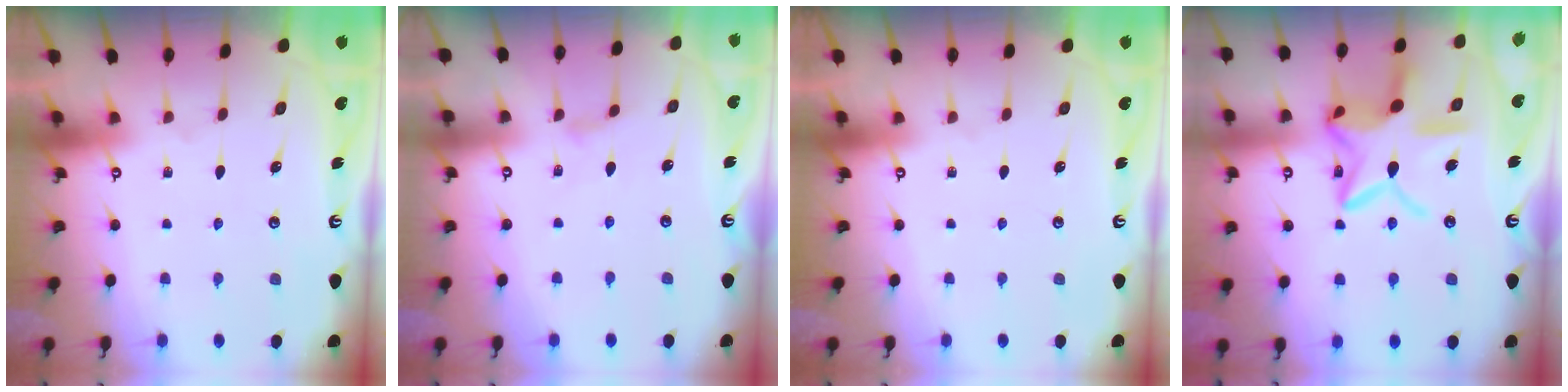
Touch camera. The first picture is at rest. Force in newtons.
{"total": 0.6, "press": 0.6, "slide": 0.2}
{"total": 0.0}
{"total": 17.4, "press": 17.3, "slide": 1.4}